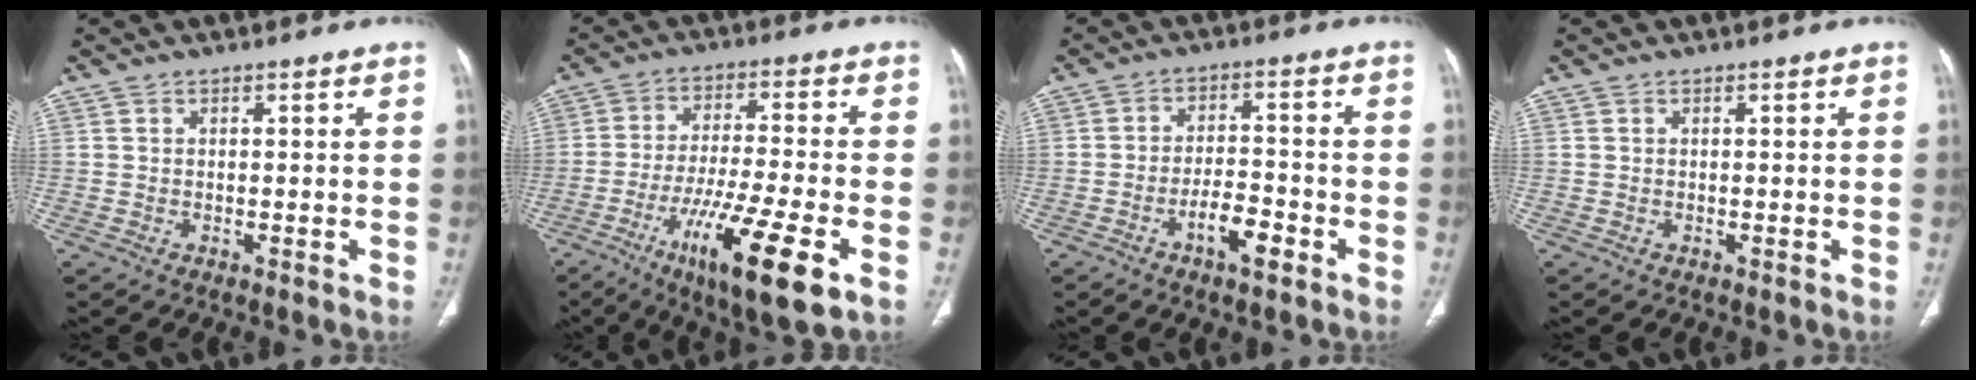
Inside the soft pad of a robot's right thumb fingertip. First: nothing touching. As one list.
[{"total": 16.7, "force": [-7.3, 3.2, 14.7], "torque": [-0.269, 0.006, -0.117]}, {"total": 6.3, "force": [-3.4, 2.4, 4.8], "torque": [-0.078, 0.025, -0.058]}, {"total": 0.0}]